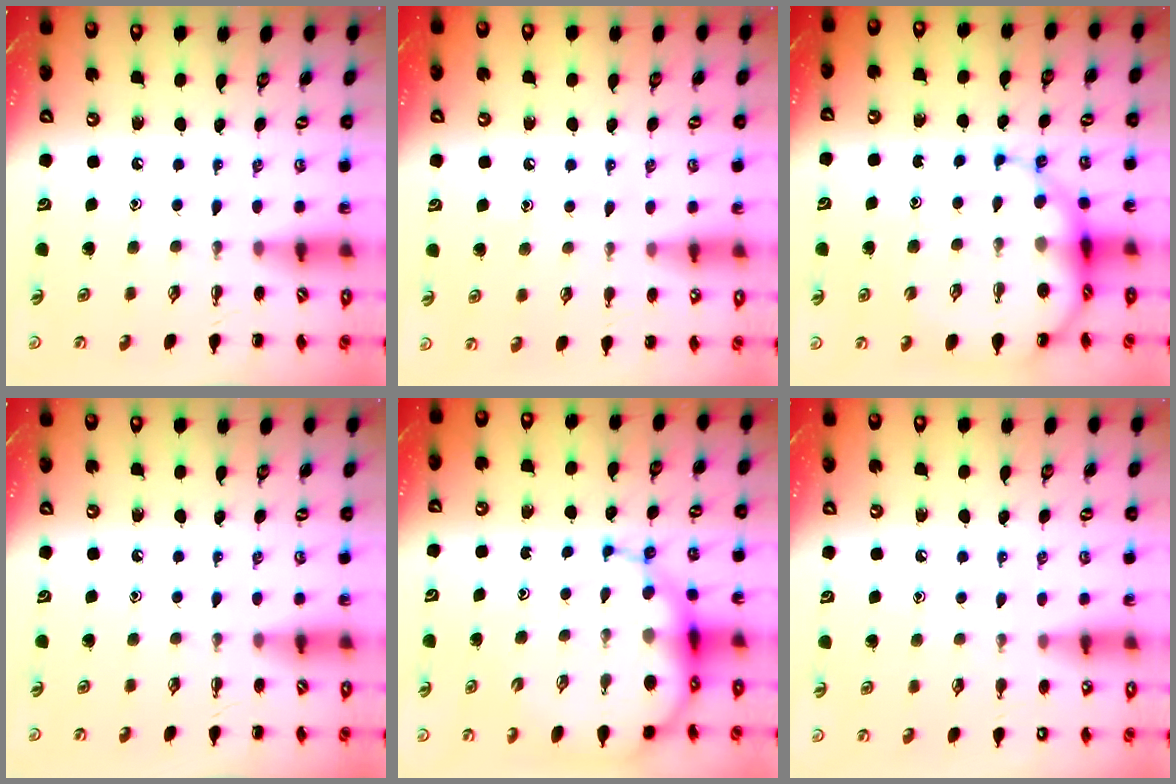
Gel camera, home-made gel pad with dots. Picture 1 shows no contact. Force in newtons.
{"total": 6.4, "press": 6.3, "slide": 1.4}
{"total": 12.8, "press": 12.3, "slide": 3.4}
{"total": 0.0}
{"total": 16.4, "press": 15.7, "slide": 4.4}
{"total": 6.0, "press": 5.6, "slide": 2.0}